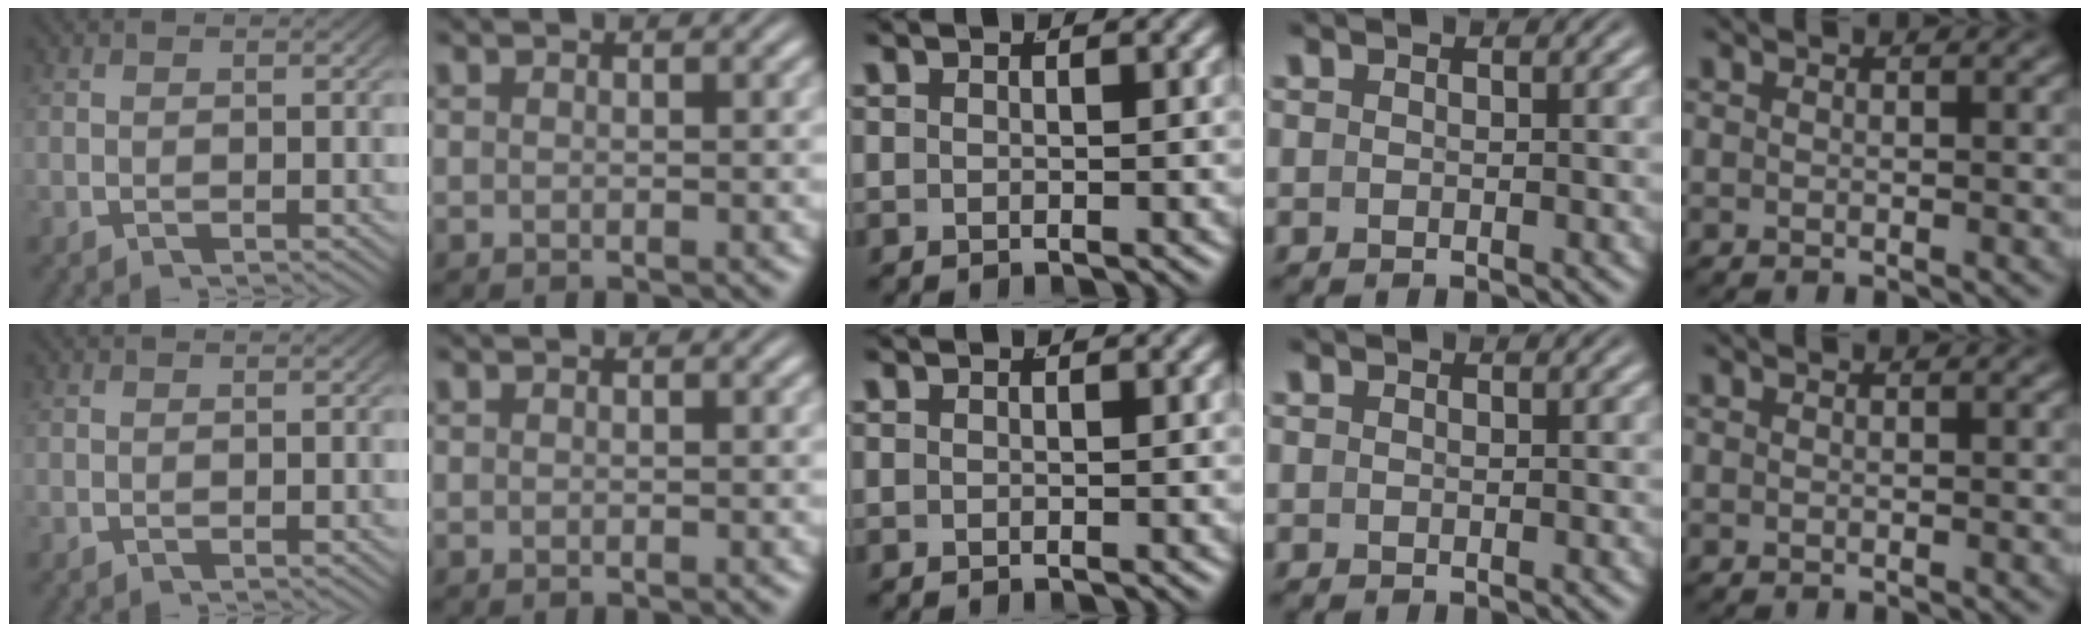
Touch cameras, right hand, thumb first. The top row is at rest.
{}